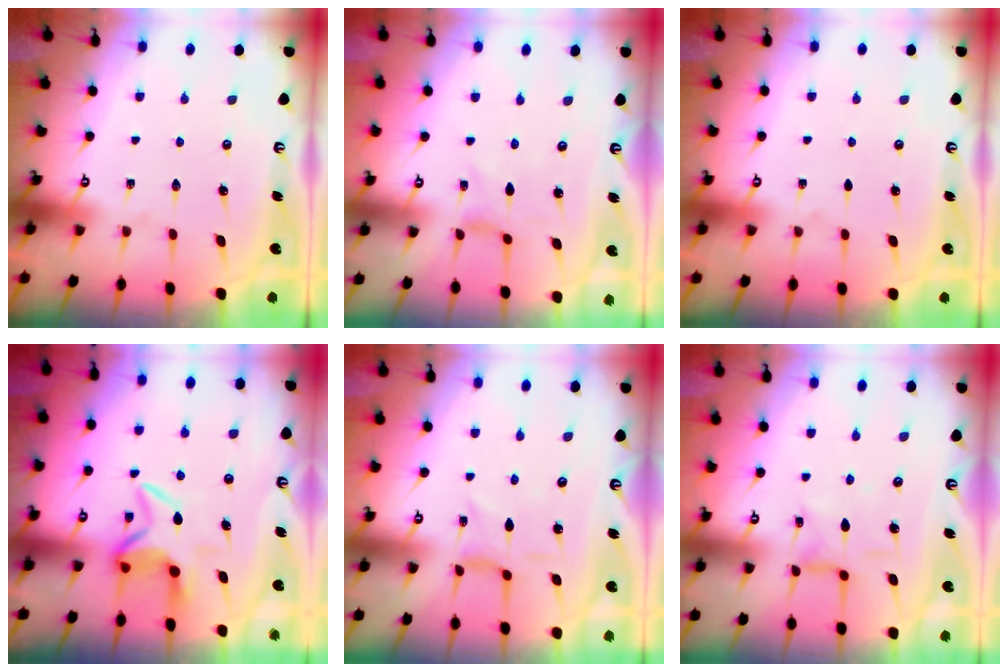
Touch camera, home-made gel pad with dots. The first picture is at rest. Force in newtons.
{"total": 0.0}
{"total": 0.0}
{"total": 6.8, "press": 6.8, "slide": 1.0}
{"total": 1.5, "press": 1.3, "slide": 0.6}
{"total": 3.8, "press": 3.8, "slide": 0.3}